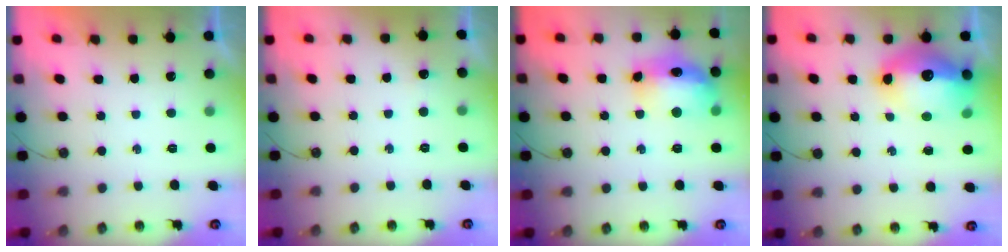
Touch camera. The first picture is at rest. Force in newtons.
{"total": 2.9, "press": 2.8, "slide": 0.6}
{"total": 14.4, "press": 14.3, "slide": 1.1}
{"total": 16.9, "press": 16.8, "slide": 1.4}